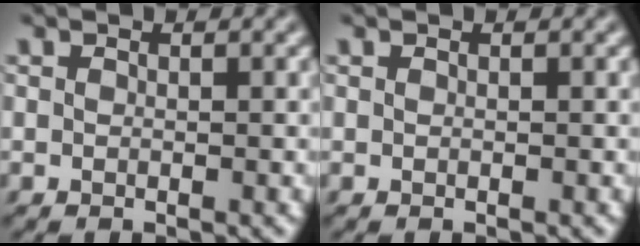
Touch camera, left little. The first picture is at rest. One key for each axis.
{"total": 0.0}